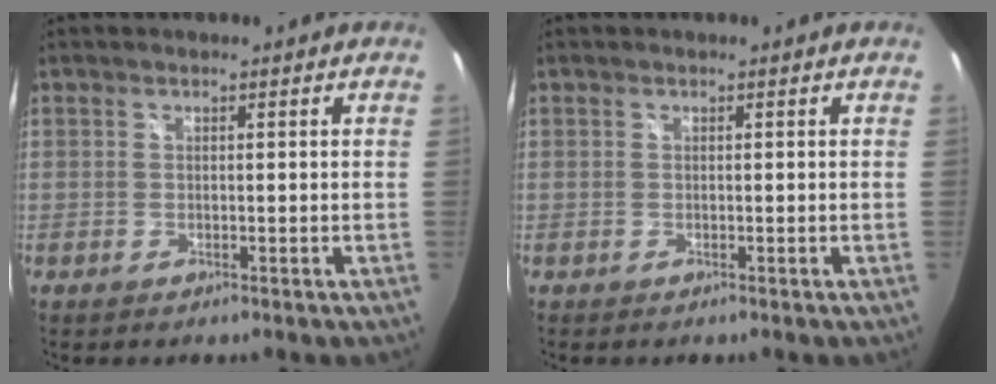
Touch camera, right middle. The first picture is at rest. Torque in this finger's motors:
{"motor_torque": [0.01, -0.02, 0.00, 0.00]}